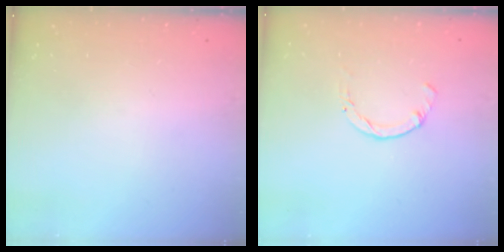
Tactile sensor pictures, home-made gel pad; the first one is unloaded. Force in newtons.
{"total": 0.0}